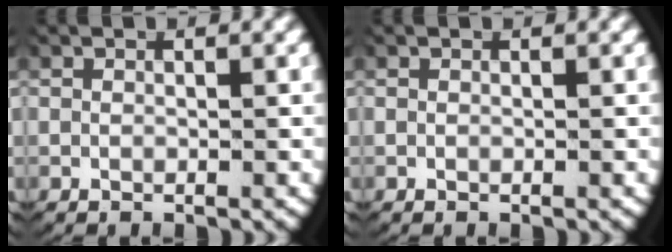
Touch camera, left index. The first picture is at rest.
{"total": 0.0}